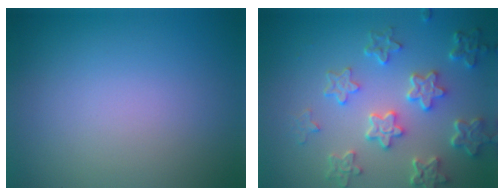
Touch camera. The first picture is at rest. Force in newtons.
{"total": 5.8, "press": 4.5, "slide": 3.6}